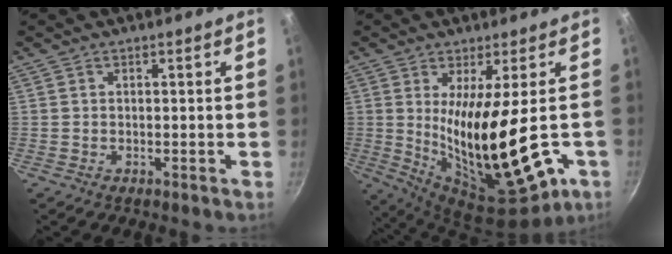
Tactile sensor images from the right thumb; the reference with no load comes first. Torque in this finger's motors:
{"motor_torque": [1.43, 3.58, 2.34, -0.43, 0.44]}